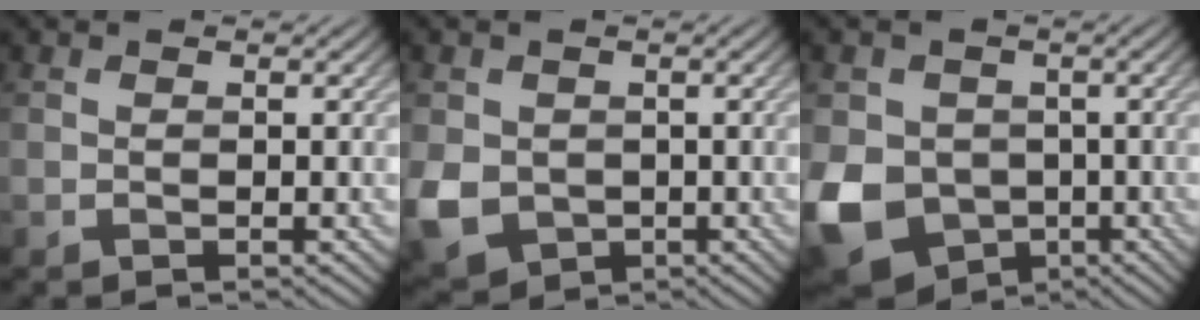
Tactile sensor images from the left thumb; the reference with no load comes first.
{"total": 6.0, "force": [-0.9, 5.2, 2.9], "torque": [-0.088, -0.025, -0.020]}
{"total": 11.3, "force": [-2.9, 9.5, 5.3], "torque": [-0.154, -0.039, -0.055]}